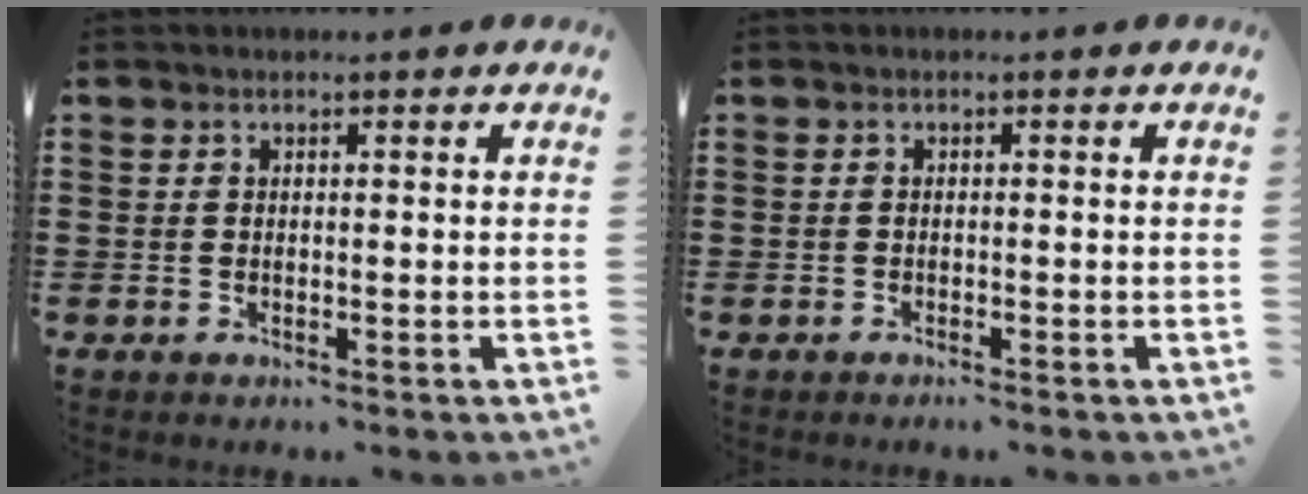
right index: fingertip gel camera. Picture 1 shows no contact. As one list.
[{"total": 0.6, "force": [-0.6, 0.0, 0.1], "torque": [-0.003, -0.001, -0.013]}]